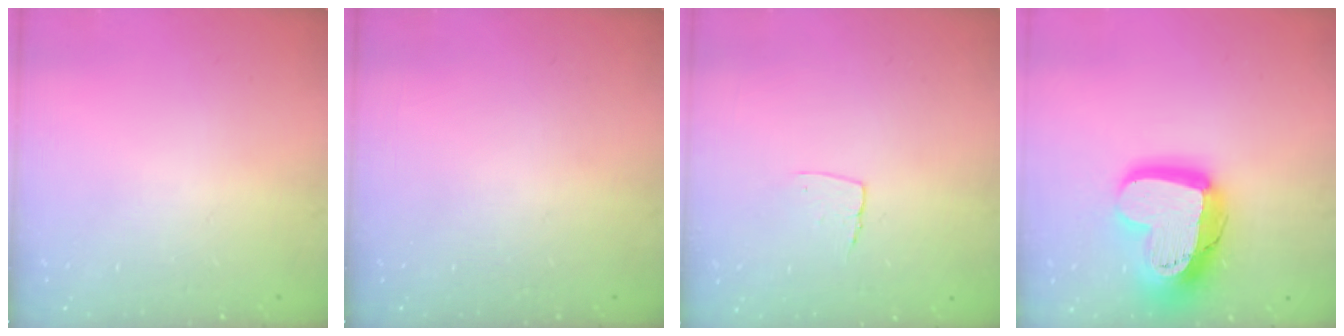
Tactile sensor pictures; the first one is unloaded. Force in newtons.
{"total": 0.0}
{"total": 5.0, "press": 5.0, "slide": 0.3}
{"total": 21.6, "press": 21.5, "slide": 1.9}